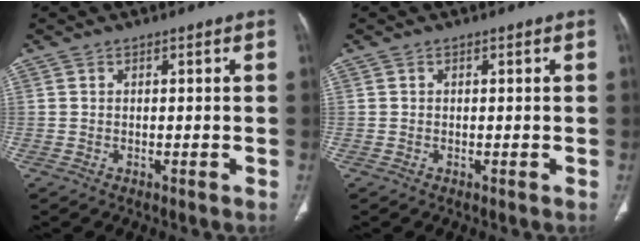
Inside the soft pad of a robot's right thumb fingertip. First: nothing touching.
{"total": 0.0}